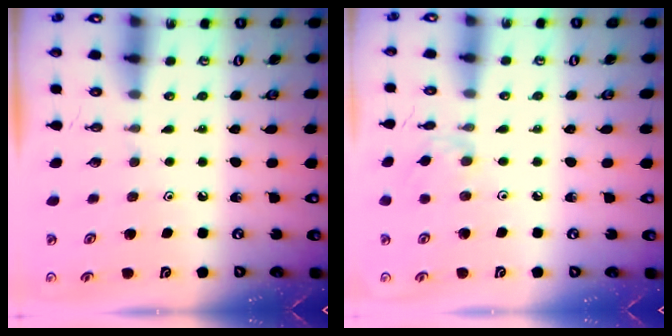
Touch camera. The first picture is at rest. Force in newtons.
{"total": 2.0, "press": 1.9, "slide": 0.5}